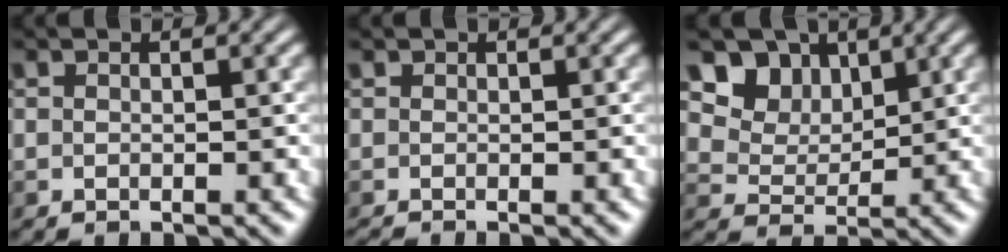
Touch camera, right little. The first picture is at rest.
{"total": 0.0}
{"total": 6.4, "force": [4.2, 4.1, 2.6], "torque": [-0.050, -0.017, 0.075]}